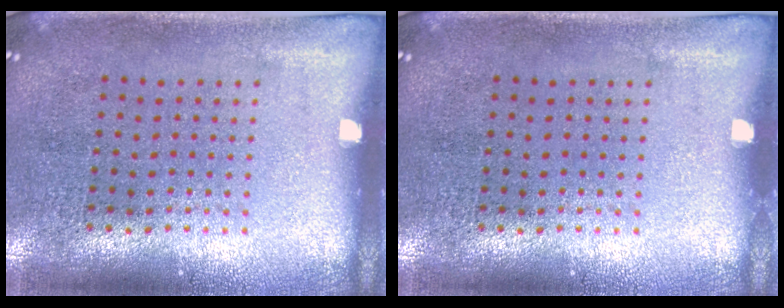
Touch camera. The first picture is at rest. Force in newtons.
{"total": 0.0}